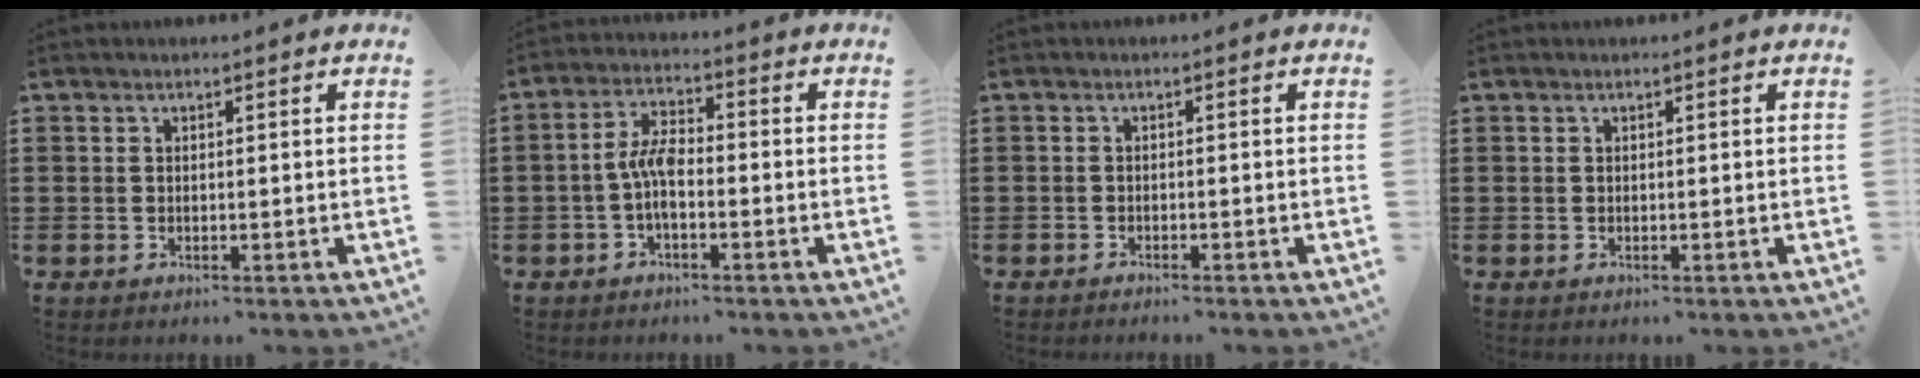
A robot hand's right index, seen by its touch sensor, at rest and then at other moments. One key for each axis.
{"total": 5.3, "fx": -1.2, "fy": 2.2, "fz": 4.6, "tx": -0.105, "ty": 0.001, "tz": -0.026}
{"total": 0.8, "fx": -0.8, "fy": -0.1, "fz": 0.0, "tx": -0.002, "ty": 0.000, "tz": -0.016}
{"total": 0.0}